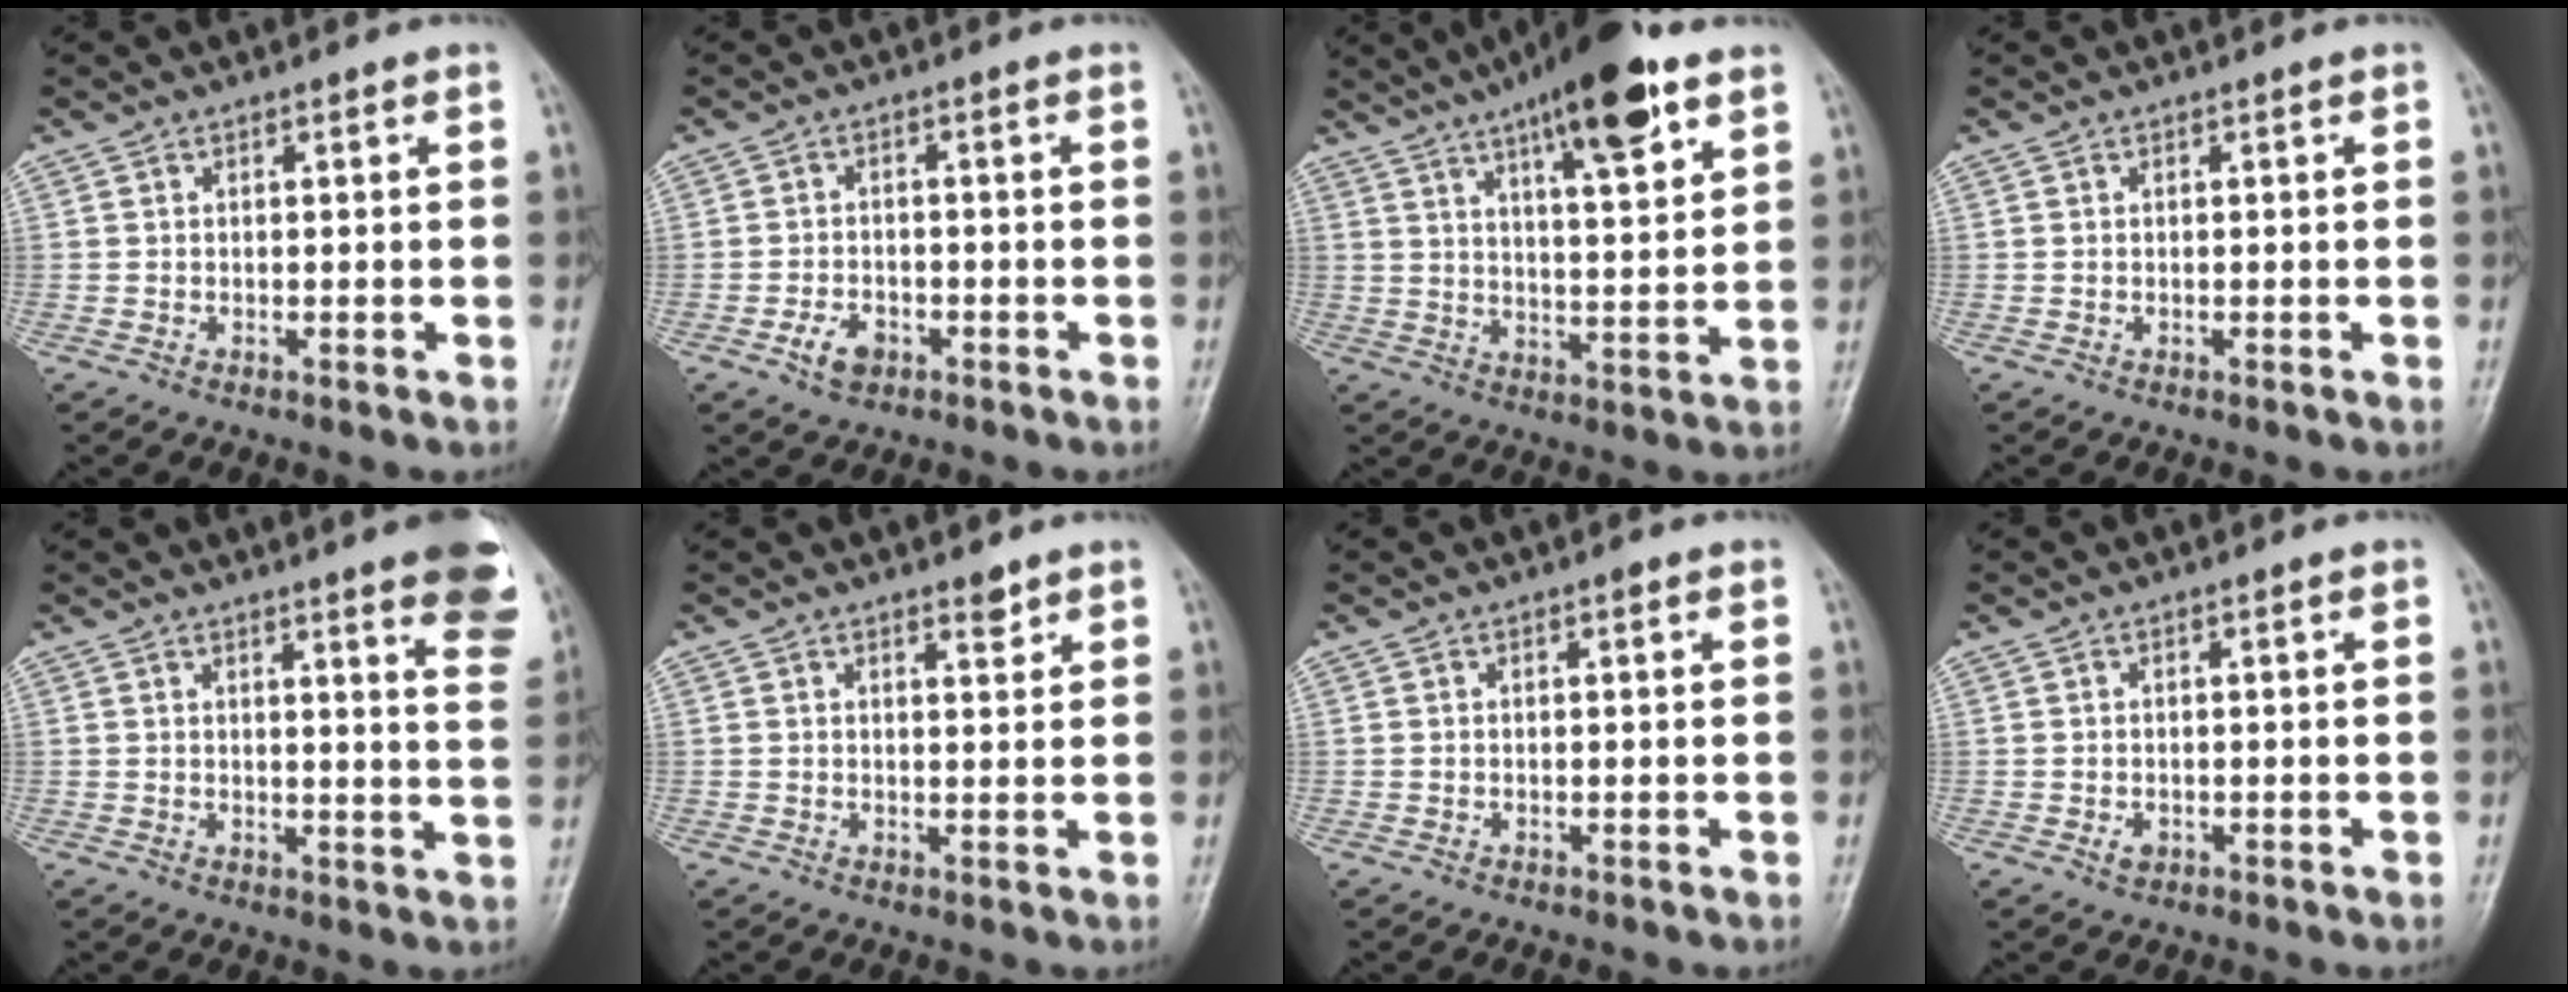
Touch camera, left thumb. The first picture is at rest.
{"total": 4.3, "force": [-2.4, 2.6, 2.6], "torque": [-0.043, 0.015, -0.042]}
{"total": 16.6, "force": [9.7, 4.4, 12.7], "torque": [-0.173, -0.033, 0.149]}
{"total": 0.0}
{"total": 12.7, "force": [8.1, 2.0, 9.6], "torque": [-0.091, -0.035, 0.079]}
{"total": 2.3, "force": [1.8, 0.8, 1.2], "torque": [-0.010, -0.013, 0.027]}
{"total": 0.7, "force": [0.4, 0.2, 0.5], "torque": [-0.006, 0.001, 0.002]}
{"total": 1.3, "force": [-0.3, 0.9, 0.8], "torque": [-0.009, -0.001, -0.002]}